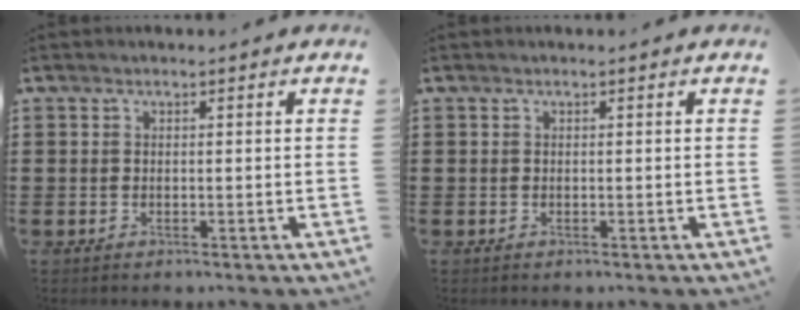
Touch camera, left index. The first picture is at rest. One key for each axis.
{"total": 0.0}